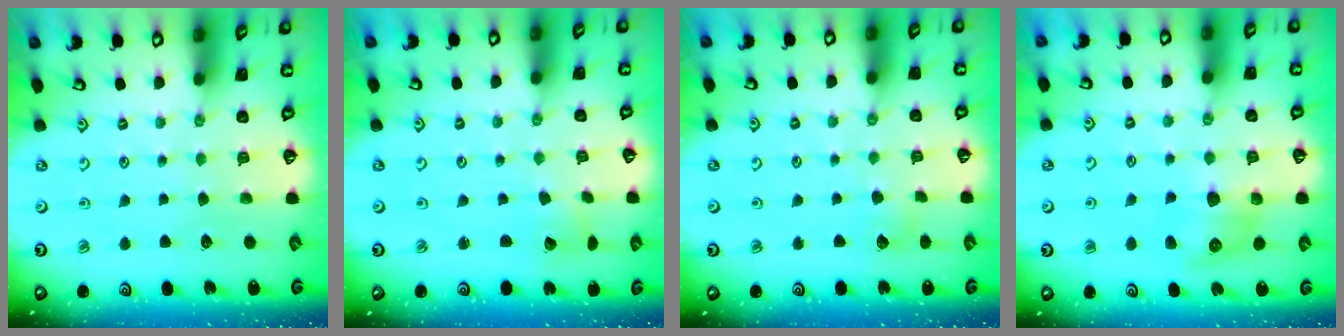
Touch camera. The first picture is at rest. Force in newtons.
{"total": 1.9, "press": 1.9, "slide": 0.3}
{"total": 4.4, "press": 4.3, "slide": 0.6}
{"total": 10.1, "press": 10.1, "slide": 0.2}